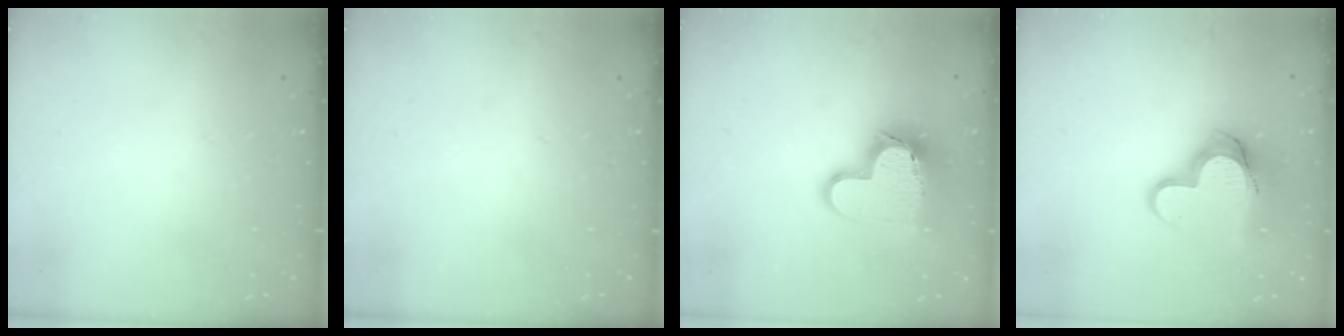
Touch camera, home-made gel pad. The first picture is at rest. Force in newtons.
{"total": 0.0}
{"total": 15.0, "press": 14.9, "slide": 1.2}
{"total": 14.5, "press": 14.5, "slide": 1.2}